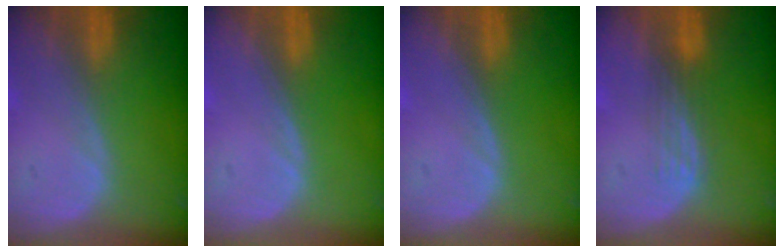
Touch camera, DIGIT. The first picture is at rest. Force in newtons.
{"total": 0.0}
{"total": 0.0}
{"total": 3.0, "press": 2.7, "slide": 1.3}